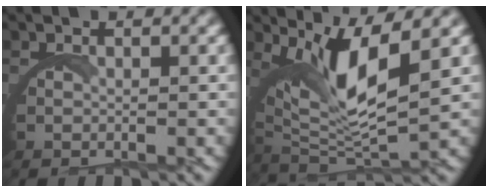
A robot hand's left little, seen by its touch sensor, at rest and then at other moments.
{"total": 8.8, "force": [3.2, 3.5, 7.5], "torque": [-0.152, -0.006, 0.060]}